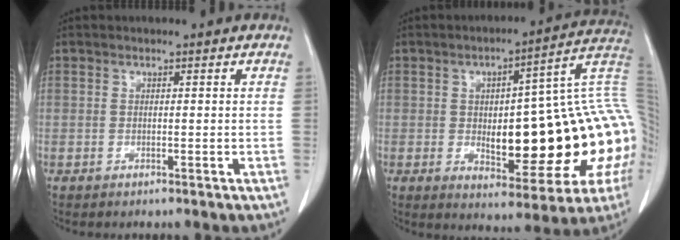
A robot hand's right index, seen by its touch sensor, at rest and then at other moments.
{"total": 25.2, "force": [-1.2, 5.9, 24.4], "torque": [-0.262, 0.030, -0.007]}